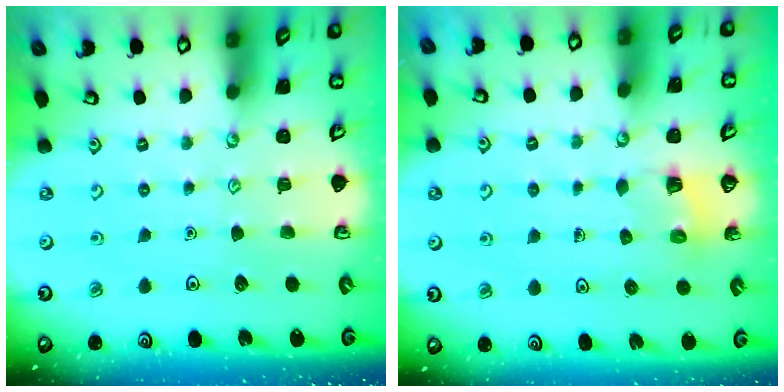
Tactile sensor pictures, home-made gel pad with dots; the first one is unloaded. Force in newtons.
{"total": 2.6, "press": 2.6, "slide": 0.3}